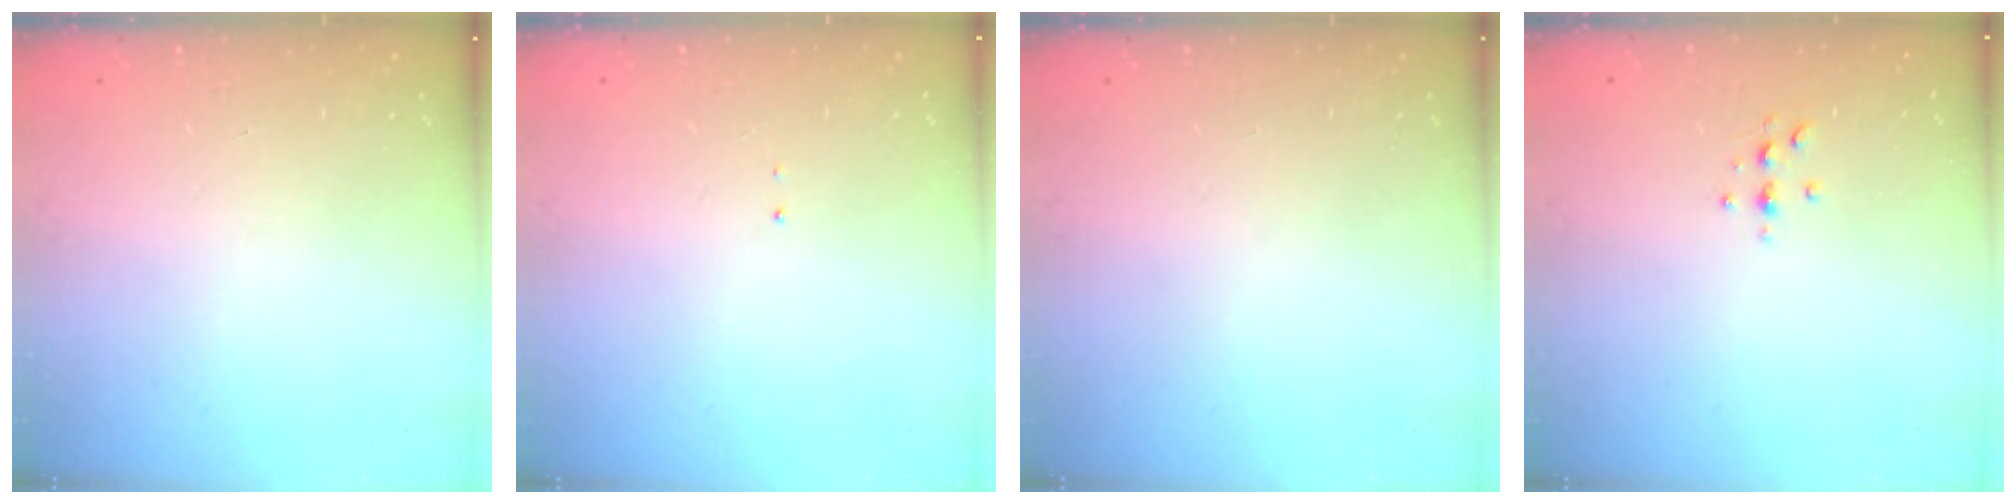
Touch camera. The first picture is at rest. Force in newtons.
{"total": 0.7, "press": 0.7, "slide": 0.1}
{"total": 0.0}
{"total": 3.5, "press": 3.4, "slide": 0.3}